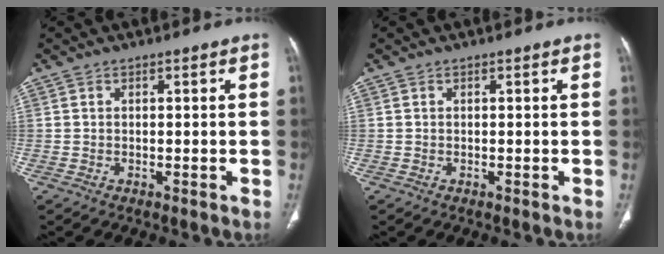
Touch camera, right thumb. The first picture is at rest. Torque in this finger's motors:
{"motor_torque": [0.07, 0.07, -0.07, 0.04, 0.03]}